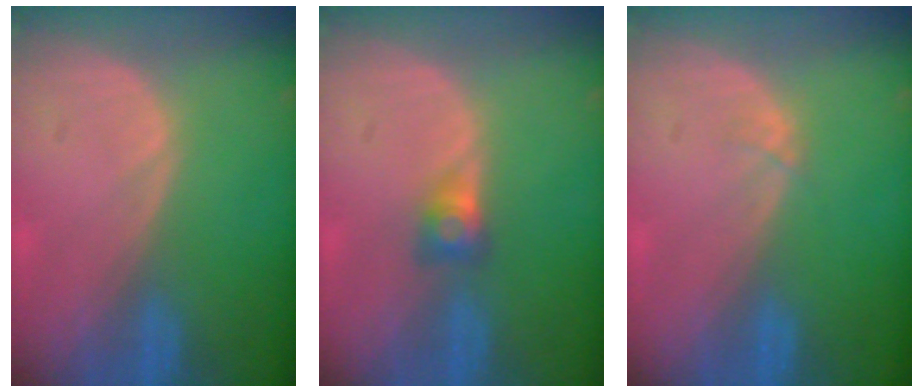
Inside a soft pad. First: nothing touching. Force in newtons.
{"total": 2.6, "press": 2.3, "slide": 1.0}
{"total": 0.5, "press": 0.5, "slide": 0.1}